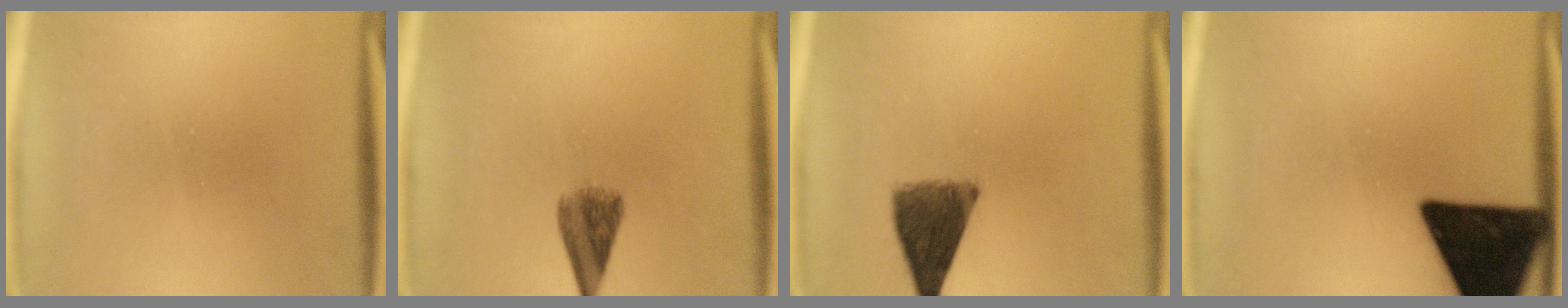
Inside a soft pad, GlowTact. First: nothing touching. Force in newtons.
{"total": 4.4}
{"total": 8.5}
{"total": 19.5}